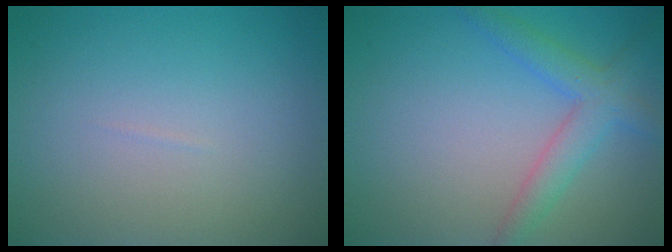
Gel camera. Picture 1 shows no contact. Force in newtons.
{"total": 3.5, "press": 3.5, "slide": 0.1}